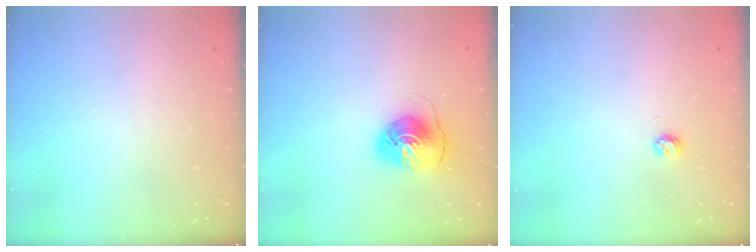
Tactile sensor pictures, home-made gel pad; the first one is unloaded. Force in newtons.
{"total": 7.7, "press": 7.7, "slide": 0.7}
{"total": 3.3, "press": 3.3, "slide": 0.2}